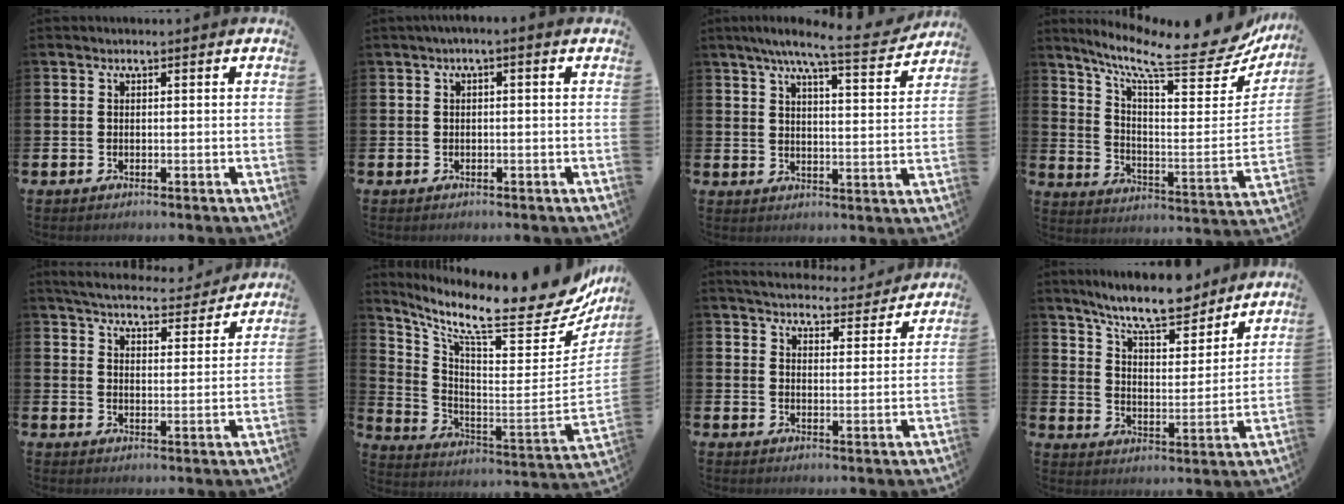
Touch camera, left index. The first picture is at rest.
{"total": 1.1, "force": [-0.2, 0.1, 1.1], "torque": [-0.024, 0.003, -0.004]}
{"total": 8.0, "force": [7.0, 0.6, 3.8], "torque": [-0.077, -0.037, 0.119]}
{"total": 10.6, "force": [8.2, 2.5, 6.2], "torque": [-0.118, -0.073, 0.125]}
{"total": 5.3, "force": [5.1, 0.9, 0.9], "torque": [-0.037, -0.037, 0.087]}
{"total": 15.4, "force": [11.8, 3.5, 9.1], "torque": [-0.151, -0.105, 0.187]}
{"total": 4.9, "force": [4.7, 0.9, 0.5], "torque": [-0.019, -0.039, 0.080]}
{"total": 9.4, "force": [8.7, 1.4, 3.3], "torque": [-0.083, -0.051, 0.155]}